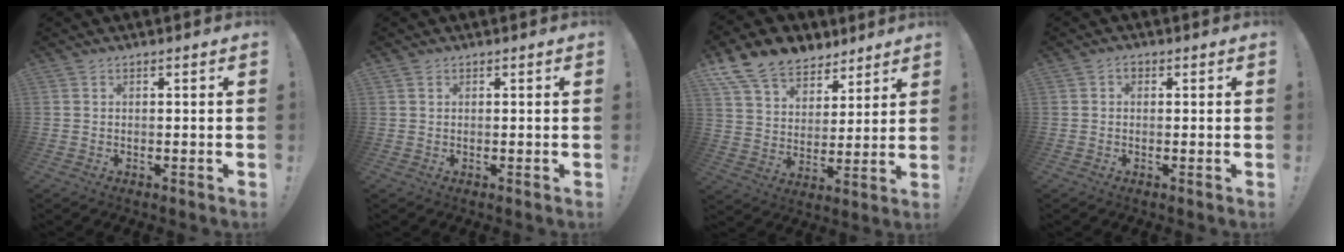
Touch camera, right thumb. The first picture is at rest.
{"total": 0.8, "force": [0.6, 0.4, -0.1], "torque": [0.009, -0.002, 0.011]}
{"total": 14.1, "force": [10.3, 8.5, 4.4], "torque": [-0.081, -0.070, 0.198]}
{"total": 1.5, "force": [0.1, 1.1, 1.0], "torque": [-0.011, 0.002, 0.000]}